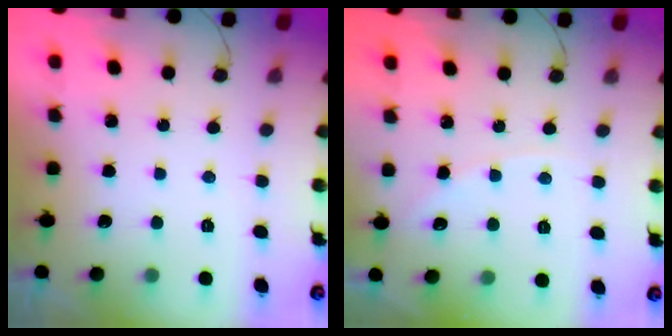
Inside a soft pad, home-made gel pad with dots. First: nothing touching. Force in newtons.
{"total": 2.6, "press": 2.6, "slide": 0.4}